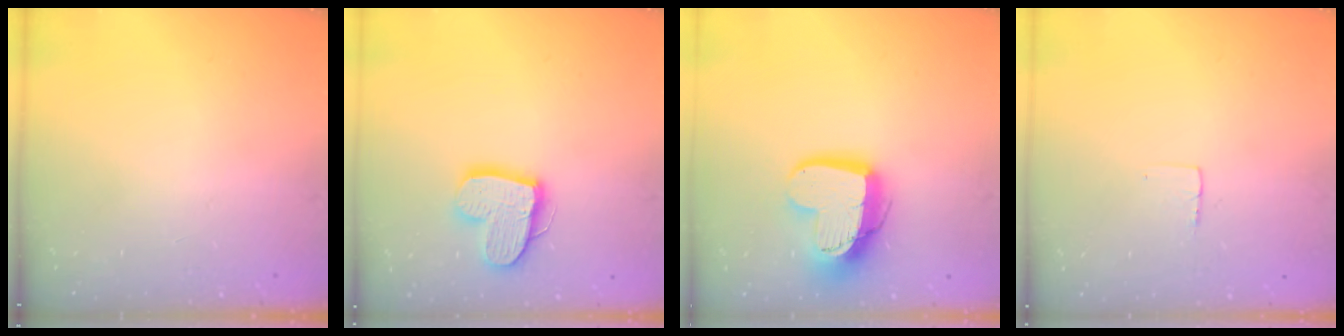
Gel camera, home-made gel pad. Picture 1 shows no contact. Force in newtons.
{"total": 14.4, "press": 14.3, "slide": 1.3}
{"total": 15.8, "press": 15.8, "slide": 1.3}
{"total": 3.0, "press": 3.0, "slide": 0.2}